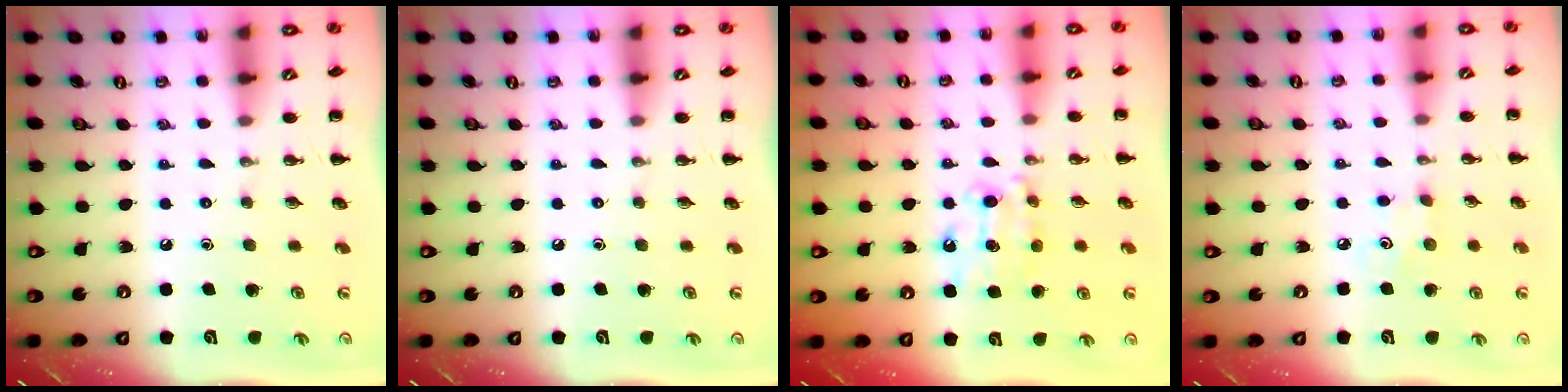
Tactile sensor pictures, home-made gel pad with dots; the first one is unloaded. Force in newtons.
{"total": 0.0}
{"total": 8.1, "press": 8.0, "slide": 0.9}
{"total": 2.9, "press": 2.8, "slide": 0.8}